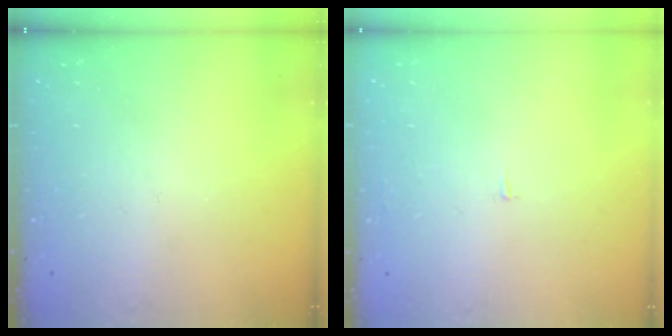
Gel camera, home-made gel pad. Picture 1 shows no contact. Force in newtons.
{"total": 1.2, "press": 1.2, "slide": 0.1}